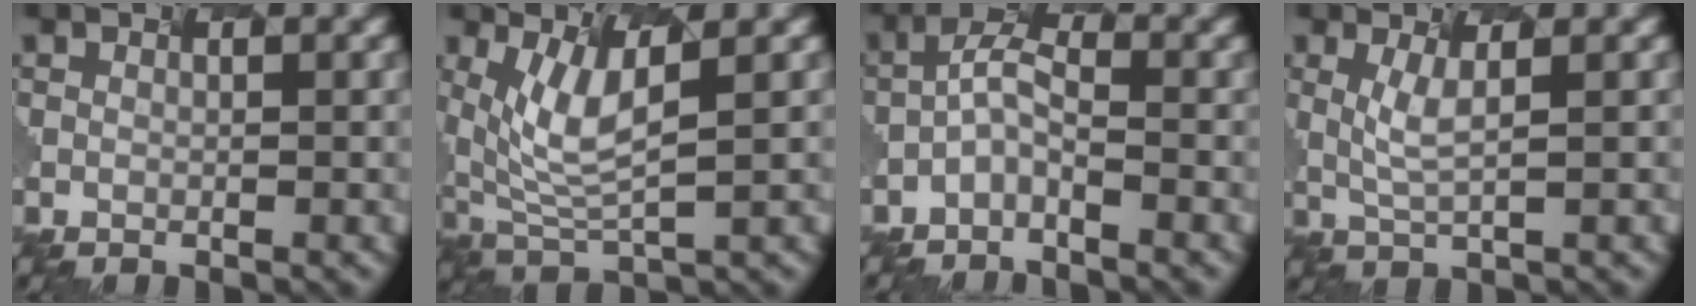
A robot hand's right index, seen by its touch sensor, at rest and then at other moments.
{"total": 5.1, "force": [1.2, 1.4, 4.7], "torque": [-0.118, -0.010, 0.046]}
{"total": 2.5, "force": [-2.2, 0.4, 1.1], "torque": [-0.032, 0.010, -0.041]}
{"total": 1.8, "force": [-0.2, -0.1, 1.8], "torque": [-0.053, -0.005, 0.013]}